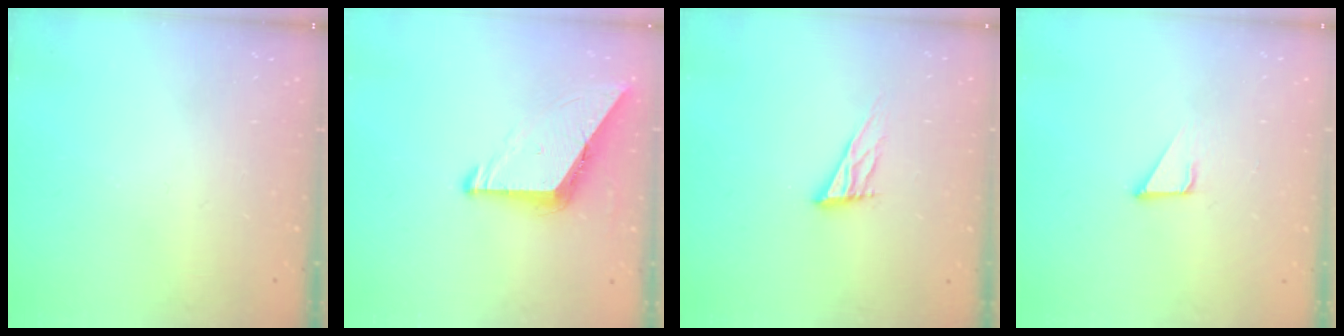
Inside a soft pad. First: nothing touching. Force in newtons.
{"total": 8.6, "press": 8.5, "slide": 0.9}
{"total": 11.0, "press": 10.7, "slide": 2.6}
{"total": 3.2, "press": 3.2, "slide": 0.1}